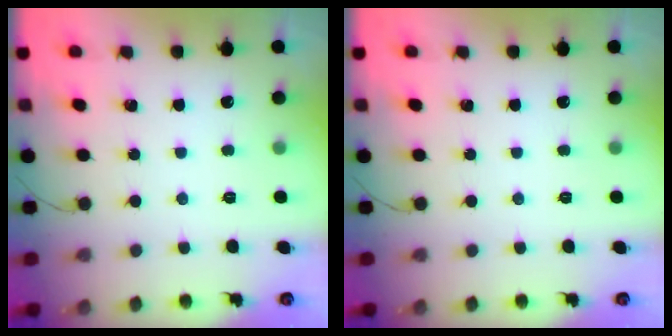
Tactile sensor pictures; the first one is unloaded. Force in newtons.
{"total": 0.0}